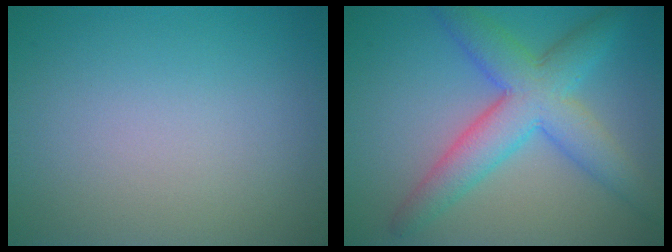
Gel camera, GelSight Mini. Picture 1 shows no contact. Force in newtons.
{"total": 6.9, "press": 6.9, "slide": 0.2}